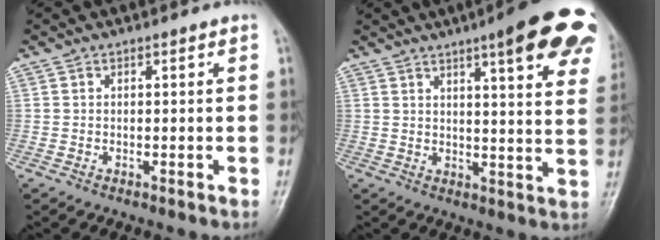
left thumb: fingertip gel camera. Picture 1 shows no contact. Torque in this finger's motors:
{"motor_torque": [0.57, 0.46, 1.54, -1.24, 0.05]}